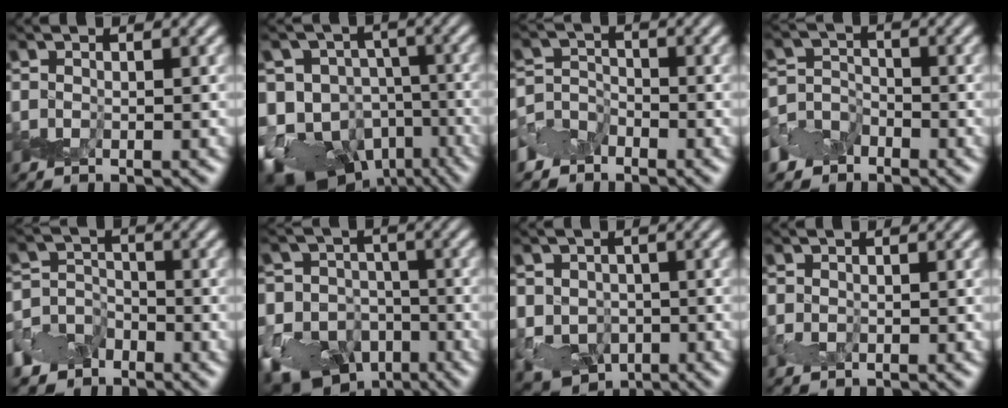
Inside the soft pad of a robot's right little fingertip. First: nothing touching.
{"total": 15.2, "force": [-8.0, 11.7, 5.6], "torque": [-0.108, -0.020, -0.124]}
{"total": 2.2, "force": [-1.5, 1.6, 0.4], "torque": [-0.008, 0.001, -0.035]}
{"total": 2.8, "force": [-1.6, 2.2, 0.7], "torque": [-0.012, -0.002, -0.036]}
{"total": 3.9, "force": [-2.2, 3.0, 1.0], "torque": [-0.008, 0.007, -0.042]}
{"total": 17.0, "force": [-9.8, 13.1, 4.7], "torque": [-0.100, -0.054, -0.167]}
{"total": 8.1, "force": [-2.9, 6.9, 2.9], "torque": [-0.036, -0.024, -0.068]}
{"total": 0.6, "force": [0.0, 0.6, 0.2], "torque": [-0.003, 0.001, 0.002]}